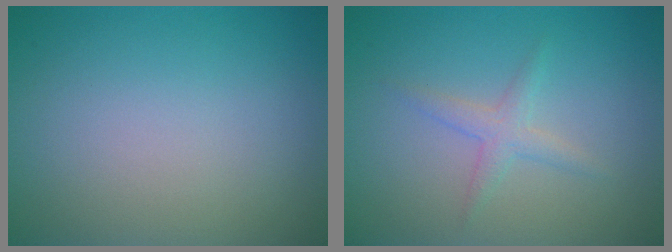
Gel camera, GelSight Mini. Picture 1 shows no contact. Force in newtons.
{"total": 1.7, "press": 1.6, "slide": 0.1}